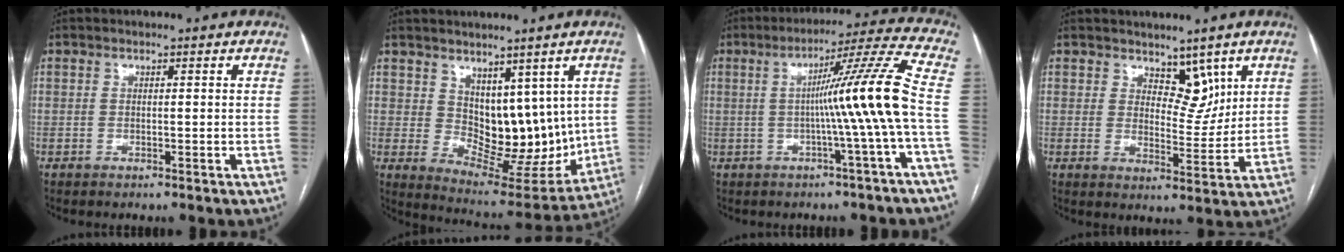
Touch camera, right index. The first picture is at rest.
{"total": 12.0, "force": [3.5, 7.2, 9.0], "torque": [-0.112, -0.006, 0.080]}
{"total": 11.9, "force": [-1.4, -3.0, 11.4], "torque": [-0.167, 0.008, -0.020]}
{"total": 5.3, "force": [3.6, 2.9, 2.6], "torque": [-0.027, -0.004, 0.061]}